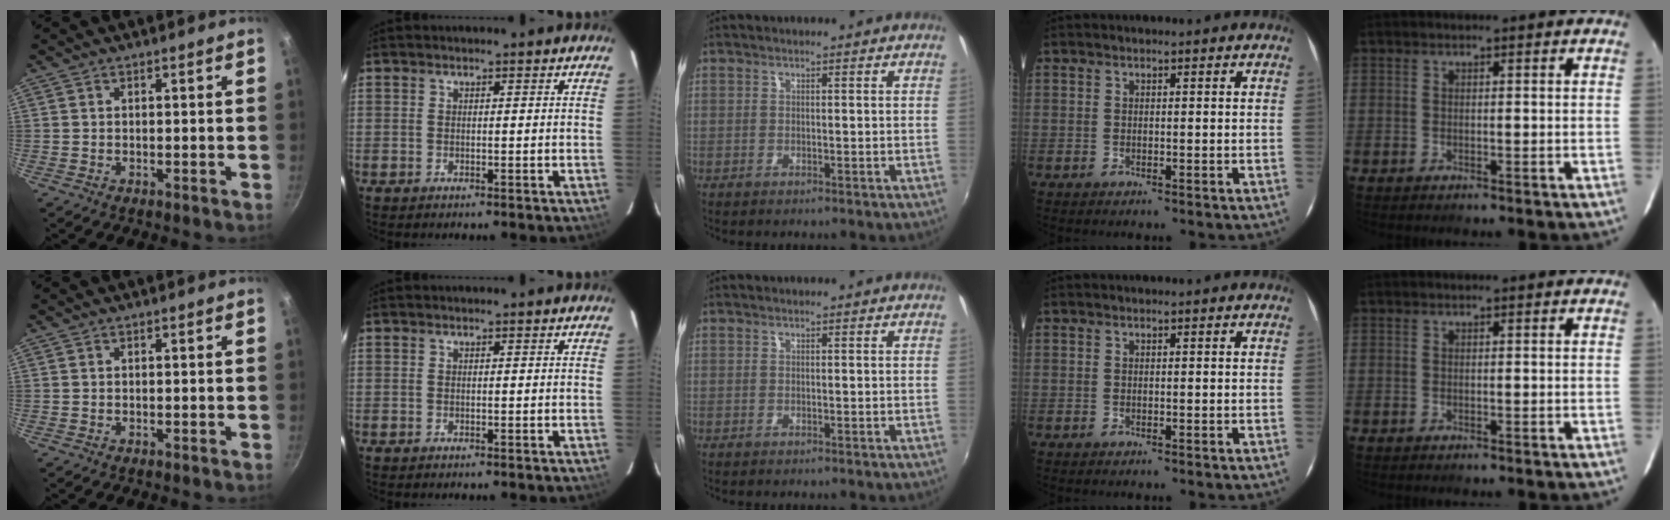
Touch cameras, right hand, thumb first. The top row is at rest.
{}